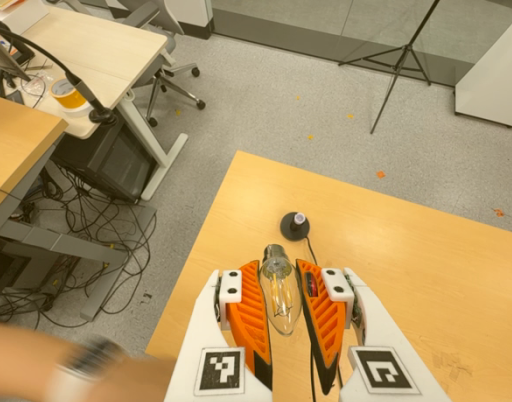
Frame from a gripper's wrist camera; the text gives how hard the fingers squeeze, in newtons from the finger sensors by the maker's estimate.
{"total": 20.4, "left": 22.3, "right": 18.4}